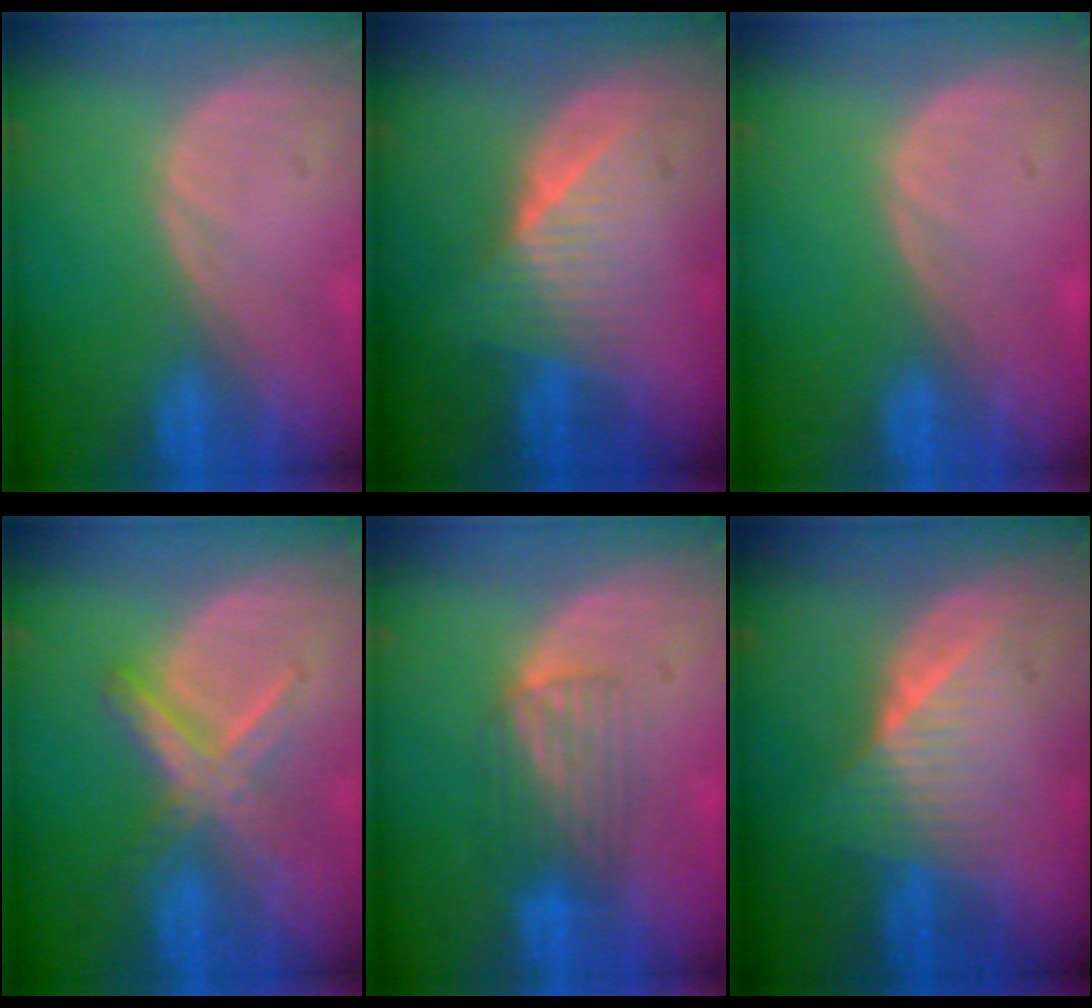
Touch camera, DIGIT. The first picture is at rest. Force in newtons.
{"total": 6.3, "press": 5.9, "slide": 2.3}
{"total": 0.5, "press": 0.1, "slide": 0.5}
{"total": 5.6, "press": 5.6, "slide": 0.0}
{"total": 4.3, "press": 4.2, "slide": 1.1}
{"total": 6.3, "press": 5.9, "slide": 2.0}